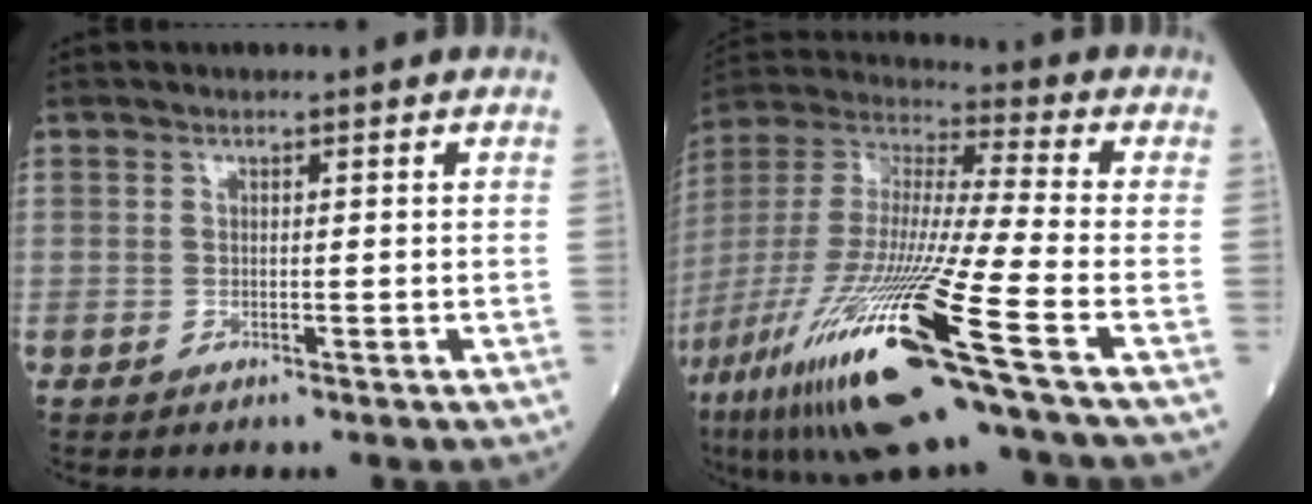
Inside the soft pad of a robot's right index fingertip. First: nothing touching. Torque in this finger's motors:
{"motor_torque": [1.80, -0.34, 1.05, 0.21]}